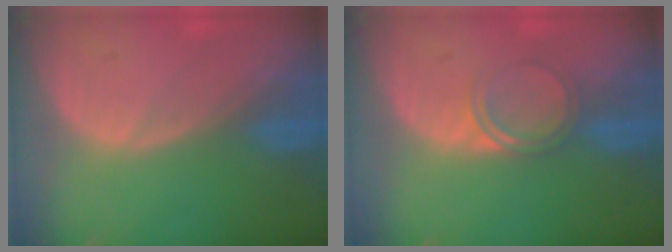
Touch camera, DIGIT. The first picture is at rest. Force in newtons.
{"total": 2.8, "press": 2.8, "slide": 0.2}